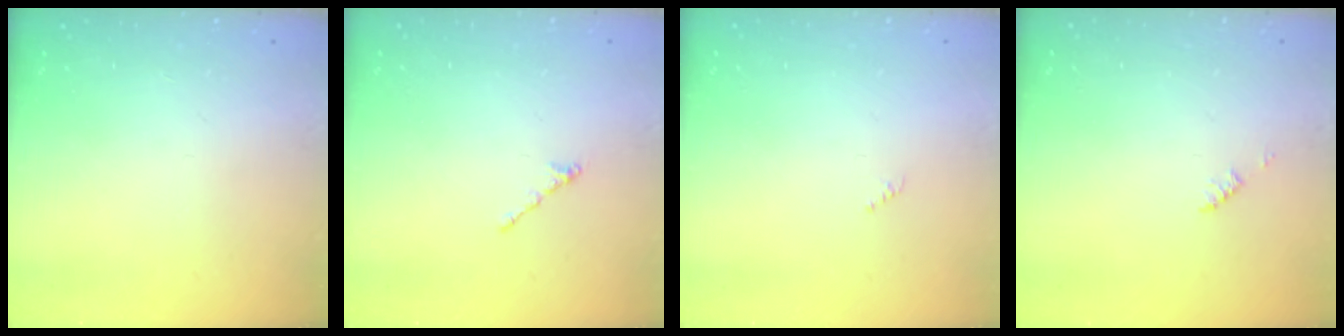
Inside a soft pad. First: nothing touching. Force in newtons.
{"total": 0.5, "press": 0.4, "slide": 0.3}
{"total": 0.0}
{"total": 1.2, "press": 1.2, "slide": 0.2}